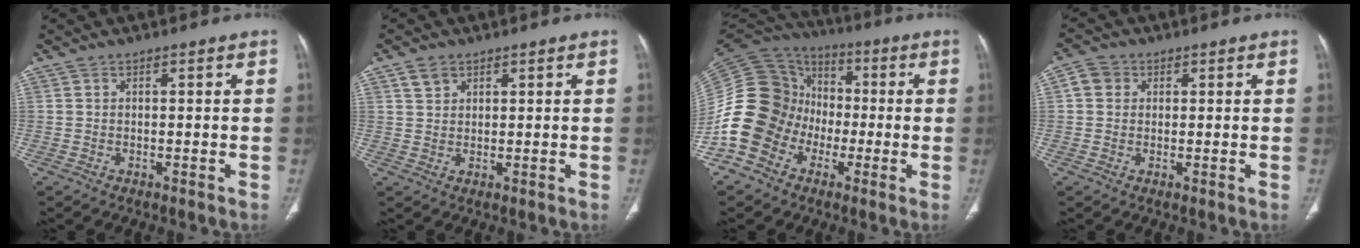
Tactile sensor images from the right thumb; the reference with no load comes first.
{"total": 2.8, "force": [1.7, 1.9, 1.1], "torque": [-0.013, -0.004, 0.034]}
{"total": 18.0, "force": [-5.5, 15.2, 7.9], "torque": [-0.146, 0.065, -0.106]}
{"total": 3.4, "force": [0.8, 3.1, 1.3], "torque": [-0.013, 0.006, 0.011]}